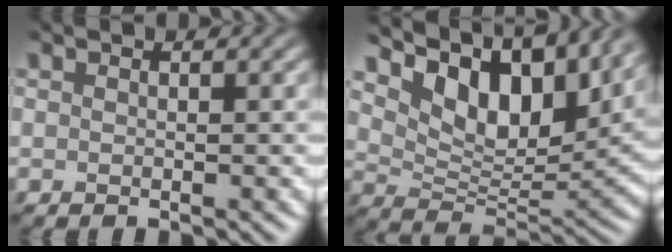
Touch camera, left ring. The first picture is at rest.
{"total": 11.0, "force": [7.0, 5.1, 6.7], "torque": [-0.118, 0.004, 0.126]}